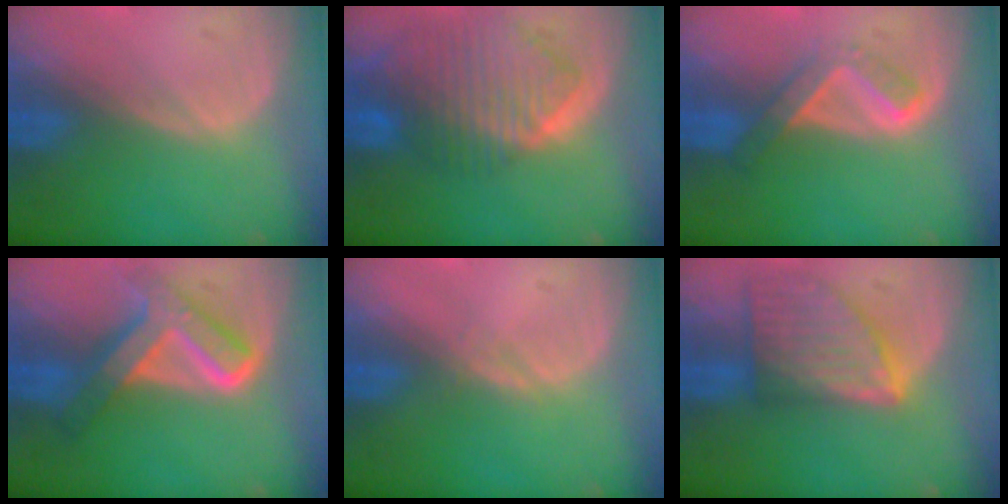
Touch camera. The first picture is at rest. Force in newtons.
{"total": 10.0, "press": 8.6, "slide": 5.1}
{"total": 5.2, "press": 4.5, "slide": 2.6}
{"total": 8.1, "press": 8.1, "slide": 0.8}
{"total": 0.6, "press": 0.6, "slide": 0.1}
{"total": 8.3, "press": 7.5, "slide": 3.6}